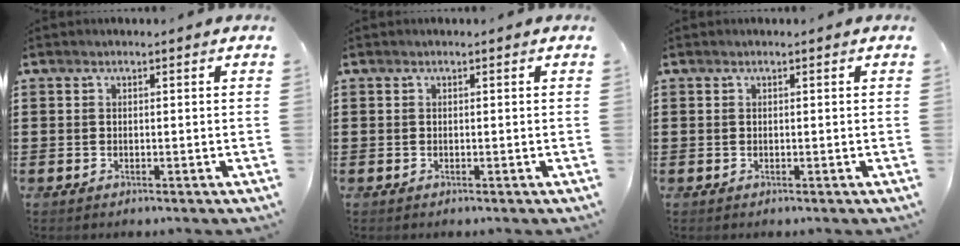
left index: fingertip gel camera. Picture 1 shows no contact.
{"total": 0.0}
{"total": 0.0}